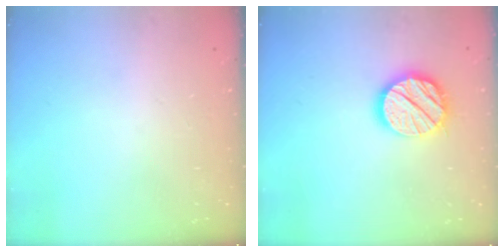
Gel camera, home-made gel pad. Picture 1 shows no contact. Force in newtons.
{"total": 14.3, "press": 14.2, "slide": 2.0}